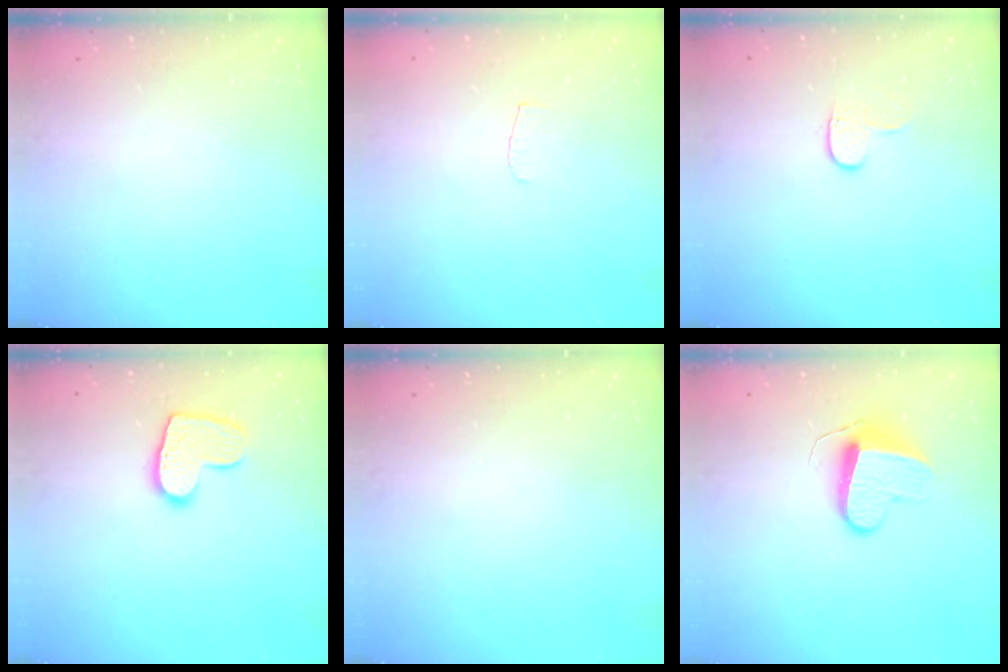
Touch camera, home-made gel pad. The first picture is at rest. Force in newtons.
{"total": 4.3, "press": 4.2, "slide": 0.4}
{"total": 4.6, "press": 4.6, "slide": 0.5}
{"total": 10.6, "press": 10.6, "slide": 0.8}
{"total": 0.0}
{"total": 9.9, "press": 9.8, "slide": 0.6}